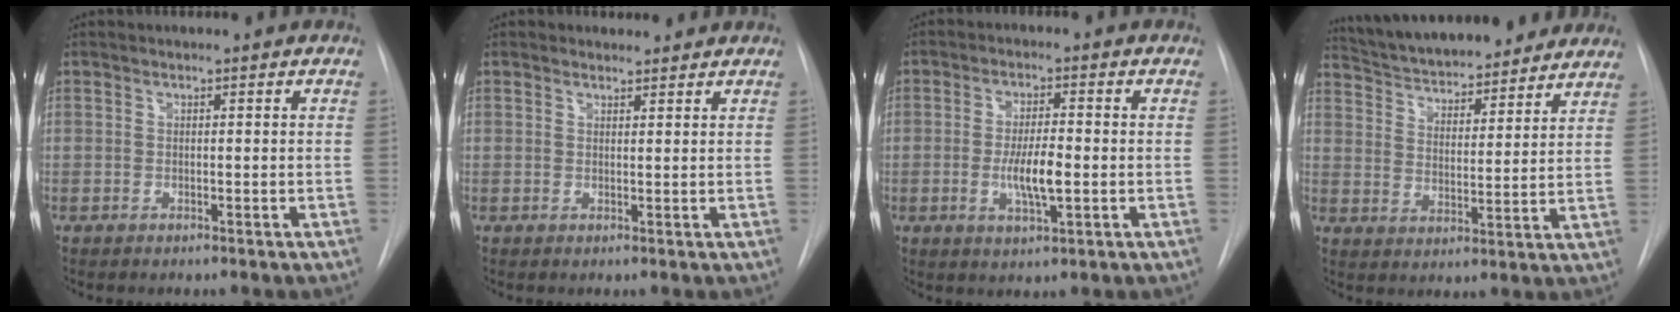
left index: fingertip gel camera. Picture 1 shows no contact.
{"total": 2.9, "force": [2.7, 1.0, 0.0], "torque": [-0.002, 0.012, 0.034]}
{"total": 6.0, "force": [-1.0, 1.3, 5.8], "torque": [-0.110, -0.006, -0.015]}
{"total": 21.8, "force": [19.8, 5.0, 7.8], "torque": [-0.125, 0.013, 0.276]}